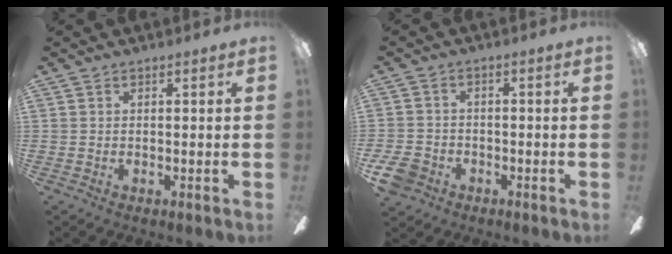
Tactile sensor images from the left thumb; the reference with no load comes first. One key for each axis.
{"total": 5.9, "fx": -3.3, "fy": 4.3, "fz": 2.4, "tx": -0.066, "ty": 0.018, "tz": -0.066}